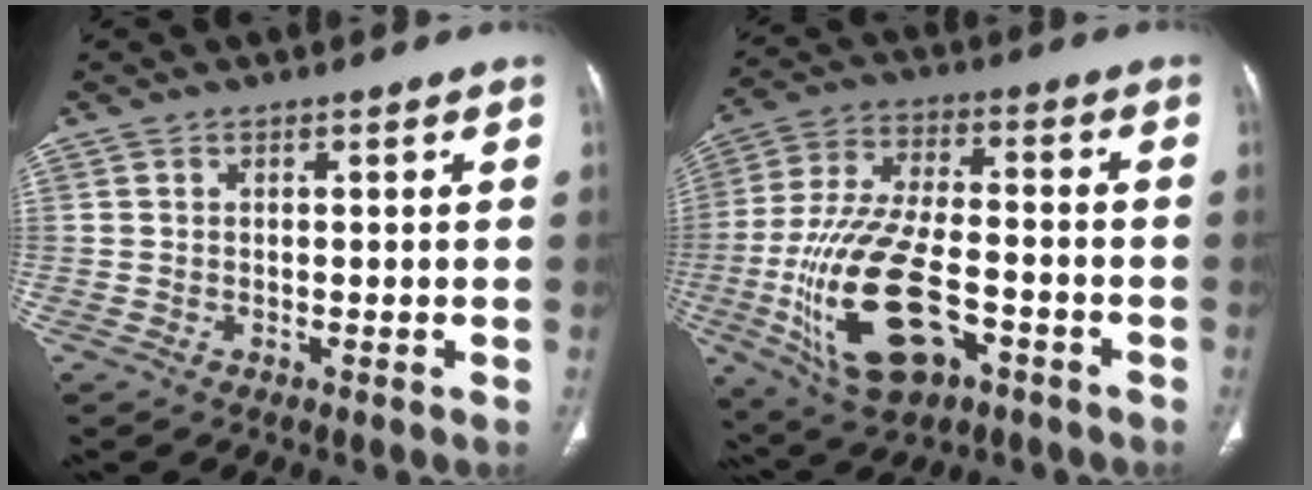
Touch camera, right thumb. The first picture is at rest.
{"total": 20.4, "force": [-6.9, 9.9, 16.4], "torque": [-0.327, 0.022, -0.109]}